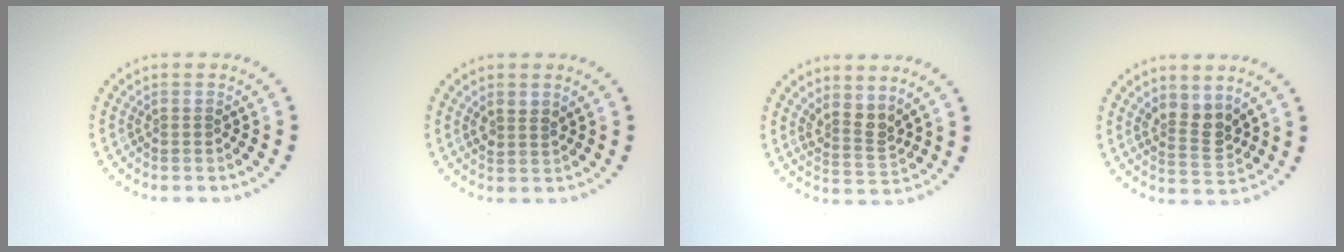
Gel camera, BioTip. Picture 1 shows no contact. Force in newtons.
{"total": 1.5, "press": 1.2, "slide": 0.9}
{"total": 2.4, "press": 1.8, "slide": 1.6}
{"total": 2.9, "press": 2.6, "slide": 1.3}